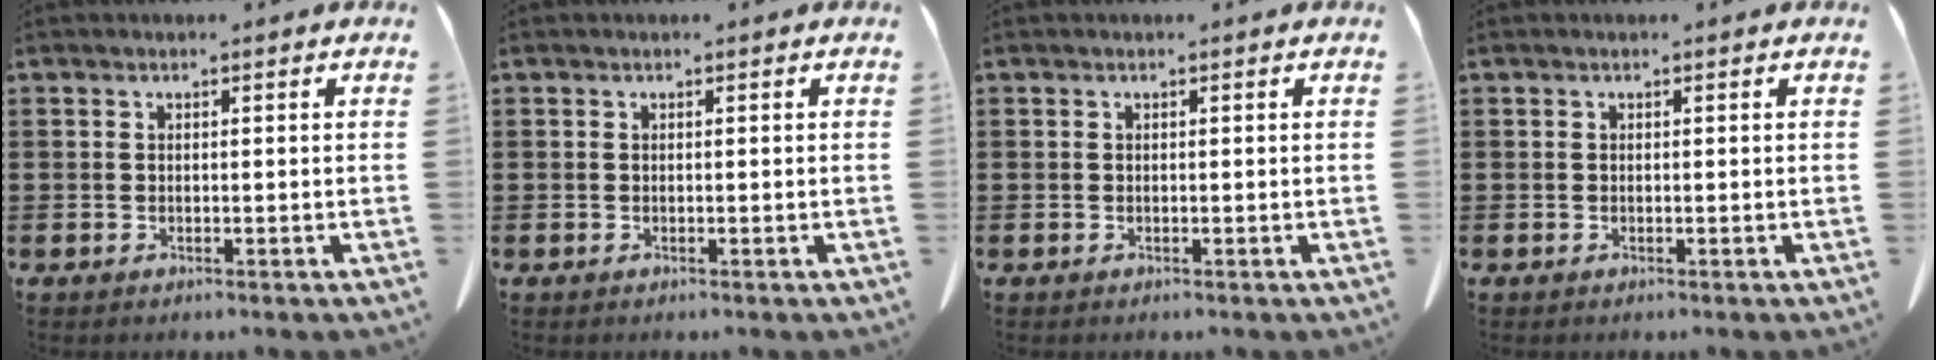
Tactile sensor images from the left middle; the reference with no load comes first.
{"total": 0.0}
{"total": 0.0}
{"total": 0.0}